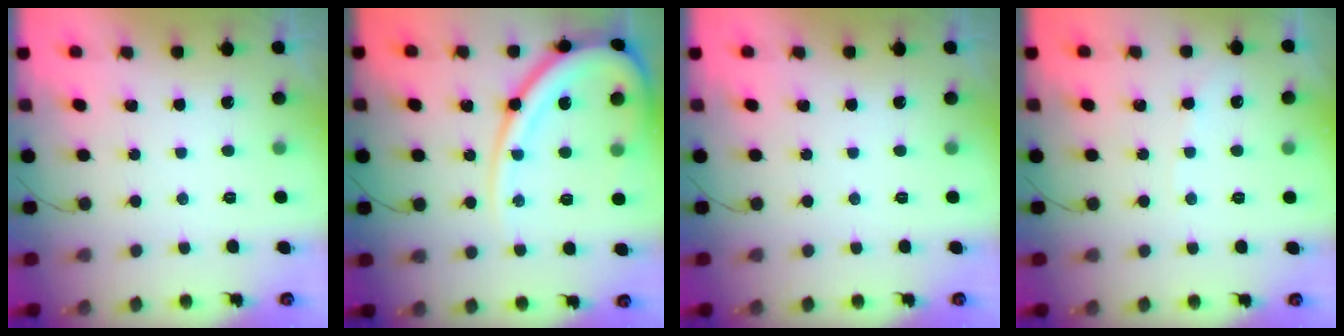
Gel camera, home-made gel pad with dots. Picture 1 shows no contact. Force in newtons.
{"total": 17.4, "press": 17.3, "slide": 1.7}
{"total": 0.0}
{"total": 2.7, "press": 2.6, "slide": 0.4}